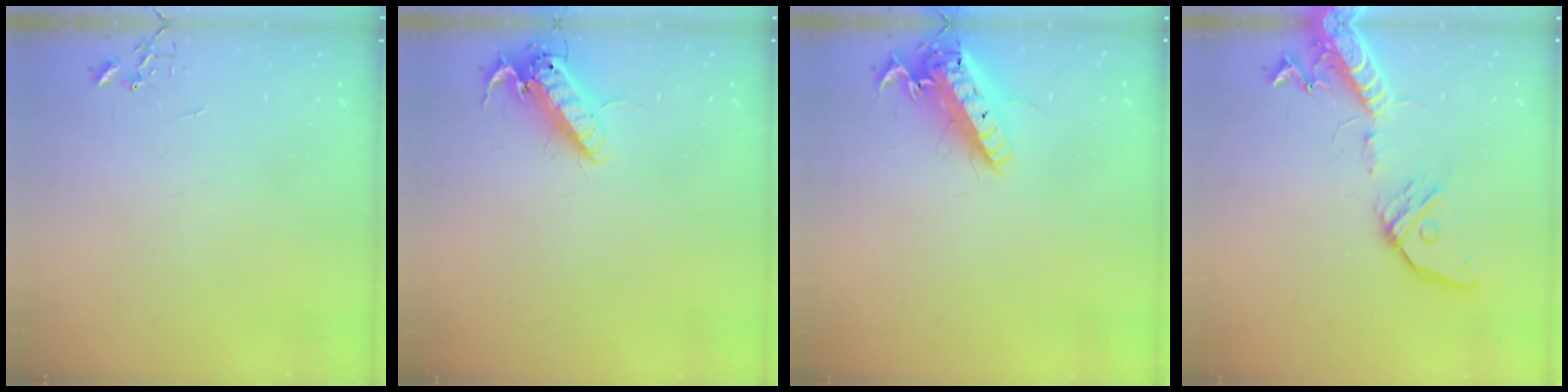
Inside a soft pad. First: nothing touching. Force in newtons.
{"total": 13.8, "press": 13.6, "slide": 2.3}
{"total": 18.2, "press": 18.0, "slide": 3.0}
{"total": 17.0, "press": 16.7, "slide": 3.3}